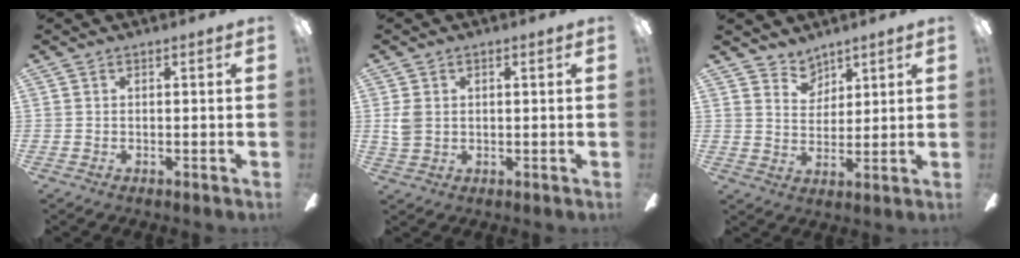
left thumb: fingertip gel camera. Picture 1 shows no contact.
{"total": 3.8, "force": [0.6, 2.9, 2.4], "torque": [-0.038, 0.004, 0.010]}
{"total": 5.6, "force": [4.6, 3.2, 0.0], "torque": [0.003, -0.029, 0.084]}